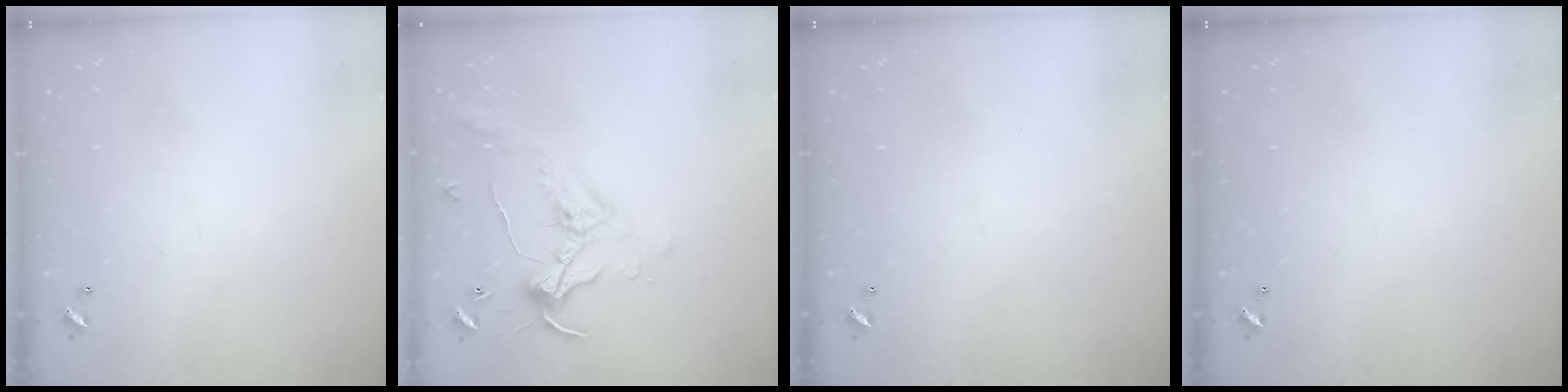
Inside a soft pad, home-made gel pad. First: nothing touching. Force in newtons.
{"total": 0.8, "press": 0.8, "slide": 0.2}
{"total": 0.0}
{"total": 0.0}